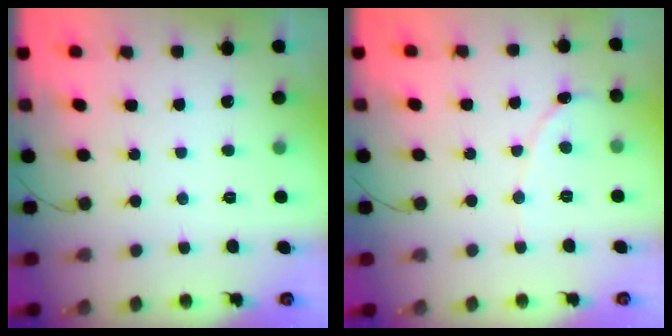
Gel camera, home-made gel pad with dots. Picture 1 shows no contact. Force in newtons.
{"total": 2.1, "press": 2.1, "slide": 0.2}